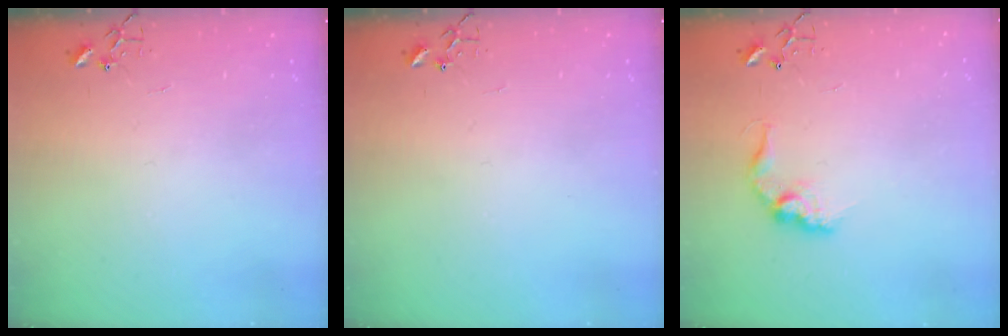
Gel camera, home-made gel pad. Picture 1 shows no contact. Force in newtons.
{"total": 0.0}
{"total": 11.0, "press": 11.0, "slide": 0.3}